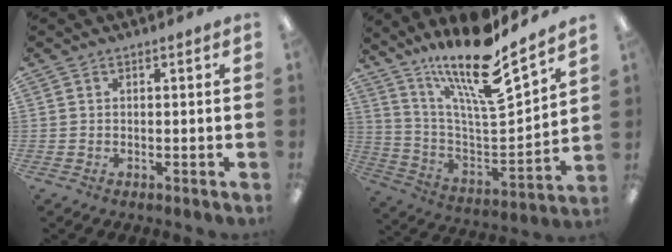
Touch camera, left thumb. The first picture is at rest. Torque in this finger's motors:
{"motor_torque": [1.22, 0.02, 1.37, -1.43, 0.14]}